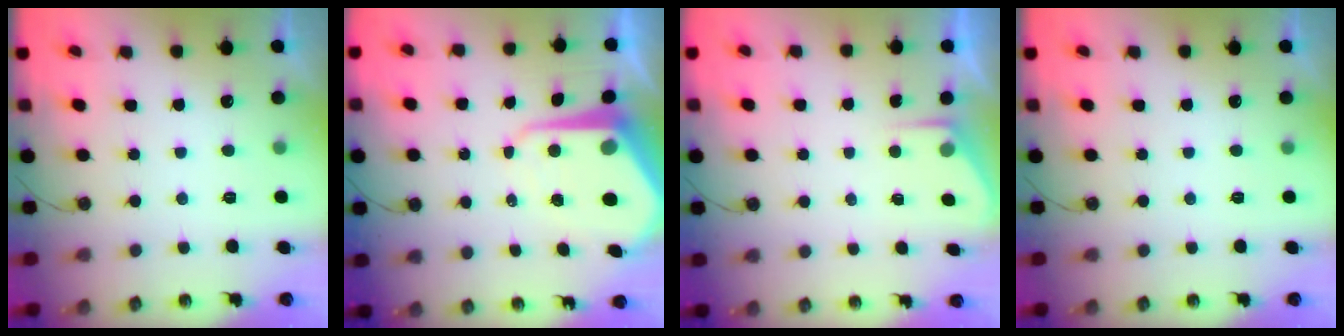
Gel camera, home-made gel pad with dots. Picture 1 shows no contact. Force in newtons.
{"total": 10.8, "press": 10.7, "slide": 1.0}
{"total": 2.6, "press": 2.5, "slide": 0.4}
{"total": 0.0}